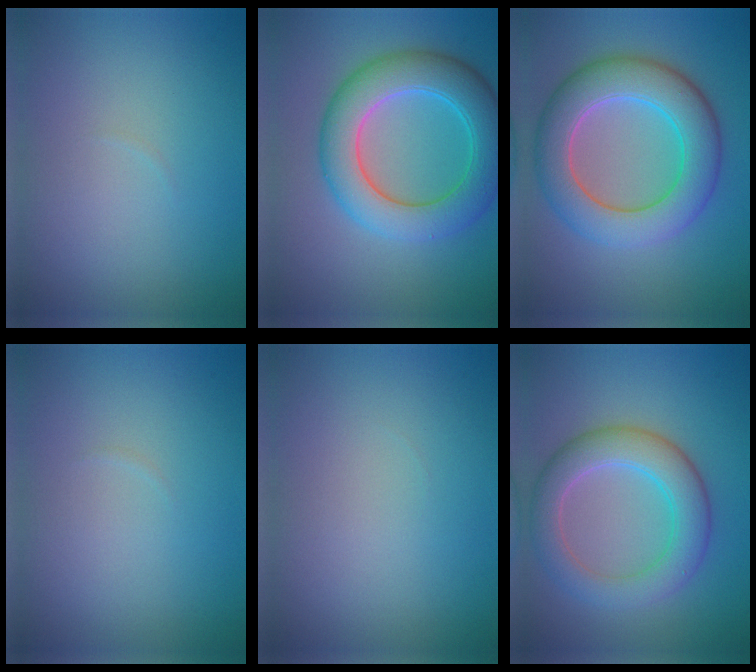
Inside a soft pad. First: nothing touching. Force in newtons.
{"total": 7.7, "press": 7.7, "slide": 0.3}
{"total": 7.7, "press": 7.7, "slide": 0.4}
{"total": 0.0}
{"total": 0.0}
{"total": 5.6, "press": 5.6, "slide": 0.7}